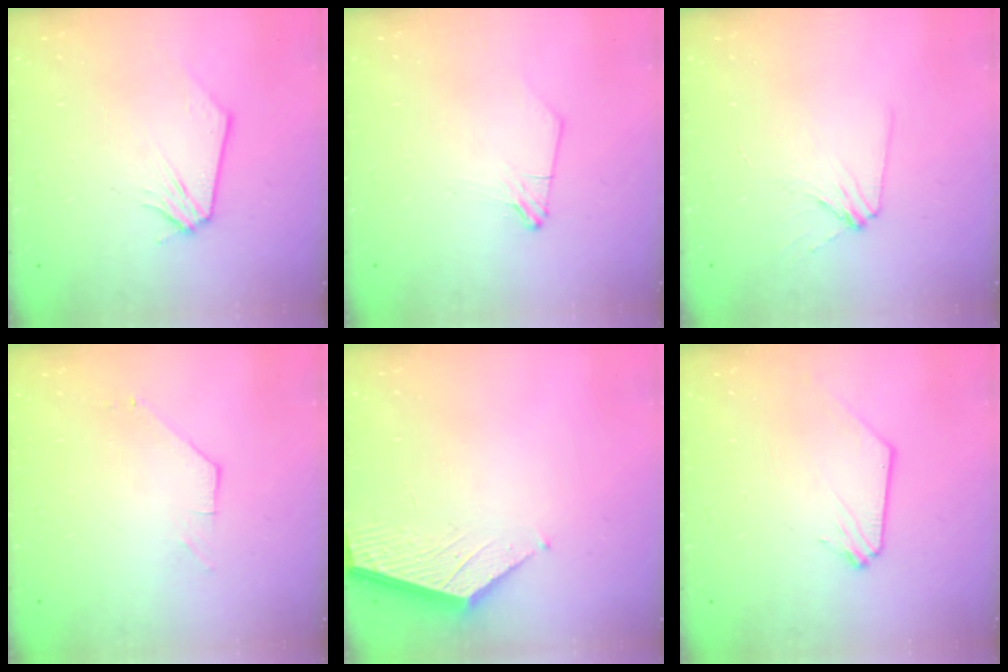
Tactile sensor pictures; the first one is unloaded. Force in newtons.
{"total": 1.0, "press": 1.0, "slide": 0.1}
{"total": 3.2, "press": 3.1, "slide": 0.5}
{"total": 1.0, "press": 0.9, "slide": 0.2}
{"total": 2.1, "press": 2.1, "slide": 0.2}
{"total": 0.0}